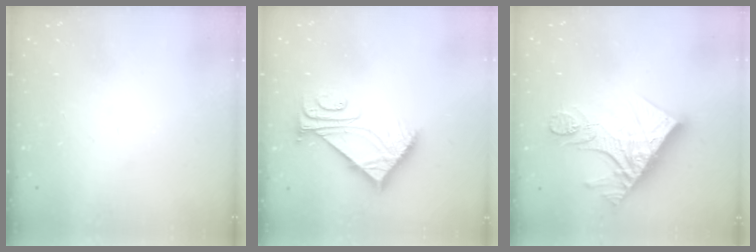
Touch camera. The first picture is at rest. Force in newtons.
{"total": 7.5, "press": 7.4, "slide": 0.8}
{"total": 16.3, "press": 16.3, "slide": 1.3}